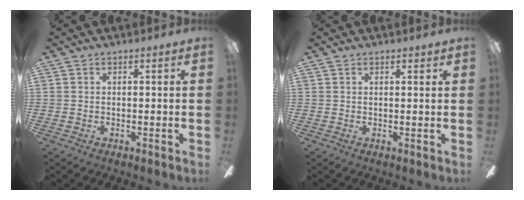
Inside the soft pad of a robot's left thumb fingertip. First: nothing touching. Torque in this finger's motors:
{"motor_torque": [-0.29, -0.35, 0.06, -0.02, 0.01]}